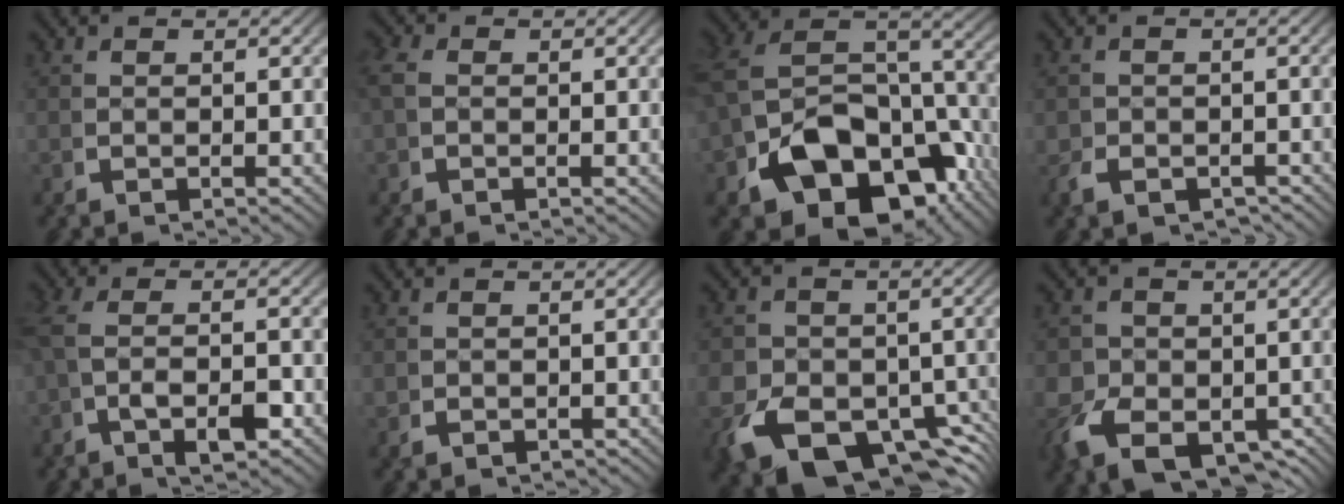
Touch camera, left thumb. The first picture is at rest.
{"total": 1.3, "force": [0.0, 1.0, 0.8], "torque": [-0.028, -0.004, 0.002]}
{"total": 16.3, "force": [-4.8, 11.0, 11.0], "torque": [-0.216, -0.056, -0.058]}
{"total": 2.3, "force": [-1.7, 1.3, 0.8], "torque": [-0.014, -0.009, -0.025]}
{"total": 4.5, "force": [-0.4, 2.1, 4.0], "torque": [-0.089, -0.001, -0.008]}
{"total": 1.0, "force": [-0.3, 0.9, 0.5], "torque": [-0.009, -0.006, 0.001]}
{"total": 15.2, "force": [-6.9, 10.5, 8.5], "torque": [-0.165, -0.071, -0.088]}
{"total": 9.8, "force": [-3.7, 7.3, 5.5], "torque": [-0.123, -0.053, -0.039]}